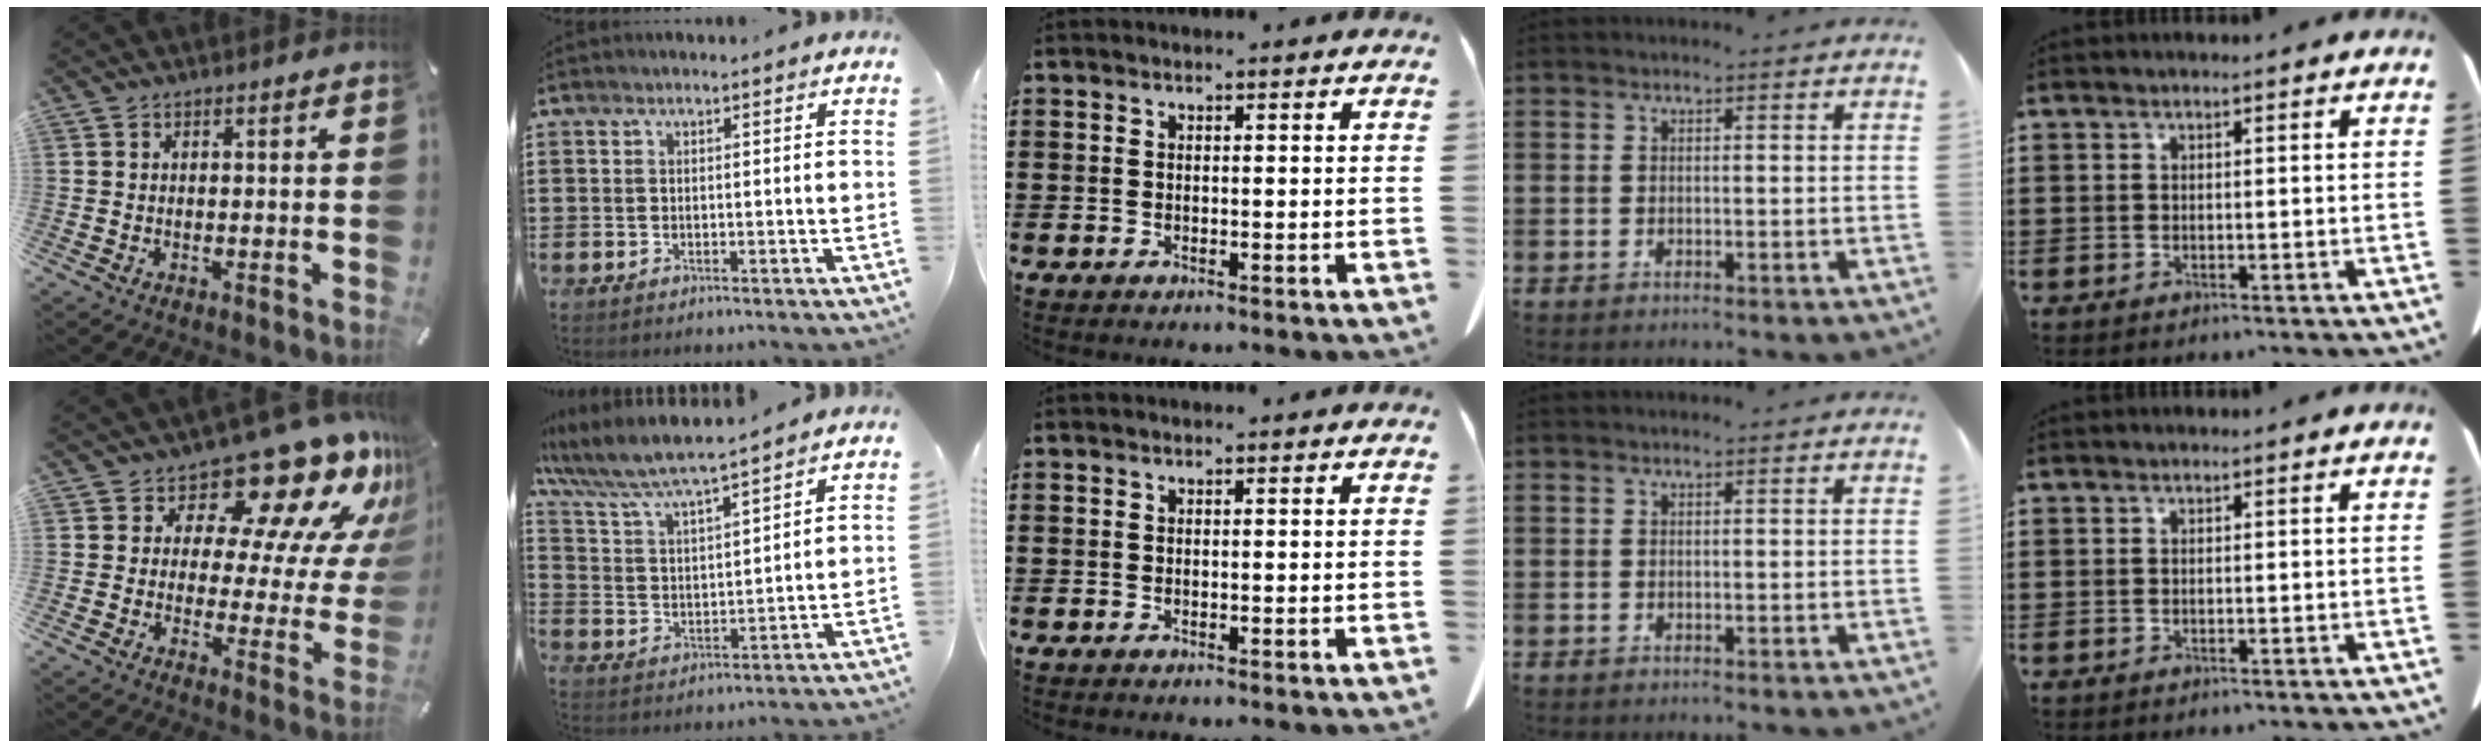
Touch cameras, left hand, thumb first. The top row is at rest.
{"thumb": {"total": 16.7, "force": [12.7, 6.5, 8.7], "torque": [-0.115, -0.115, 0.206]}, "index": {"total": 5.7, "force": [5.2, 0.4, 2.3], "torque": [-0.071, -0.031, 0.083]}}